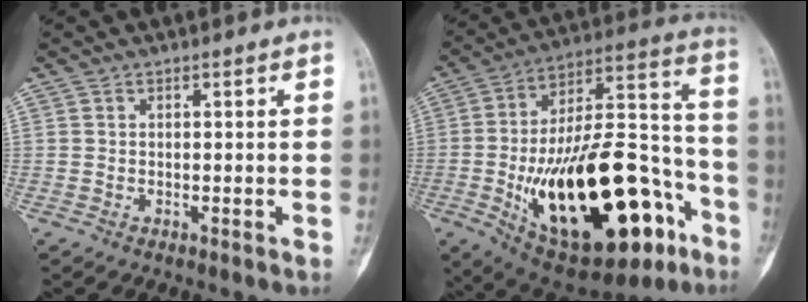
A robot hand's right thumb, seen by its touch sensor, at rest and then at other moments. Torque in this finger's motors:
{"motor_torque": [0.78, 1.04, 2.07, -0.70, 0.22]}